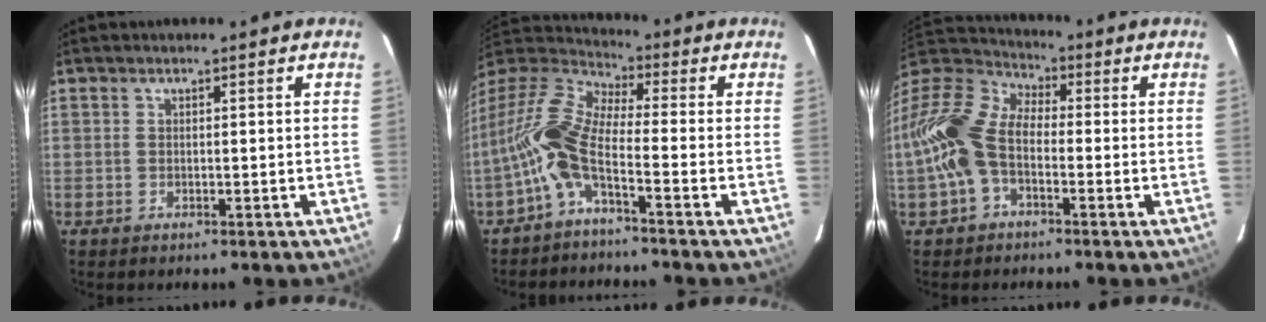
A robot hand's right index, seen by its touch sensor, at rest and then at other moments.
{"total": 11.4, "force": [-4.1, 3.3, 10.1], "torque": [-0.209, 0.005, -0.088]}
{"total": 15.2, "force": [-3.5, 9.4, 11.4], "torque": [-0.242, 0.012, -0.078]}